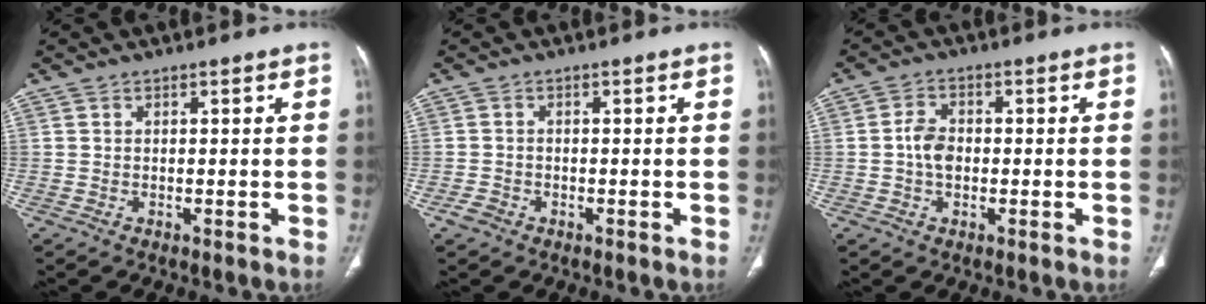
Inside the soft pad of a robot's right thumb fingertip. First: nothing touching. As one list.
[{"total": 1.8, "force": [-1.0, 1.4, 0.6], "torque": [-0.013, 0.006, -0.017]}, {"total": 4.4, "force": [-0.4, 3.1, 3.1], "torque": [-0.056, 0.011, -0.012]}]